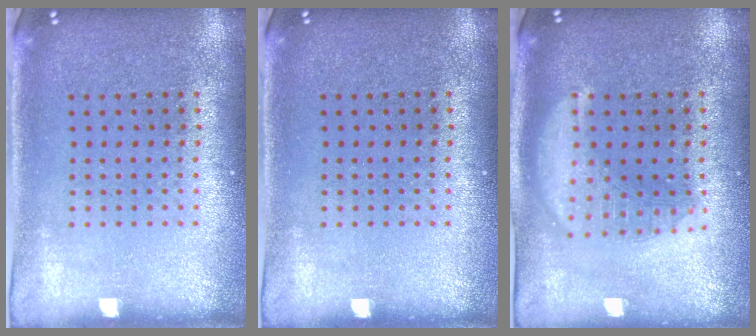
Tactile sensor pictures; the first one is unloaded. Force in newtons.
{"total": 0.0}
{"total": 2.9, "press": 2.9, "slide": 0.3}